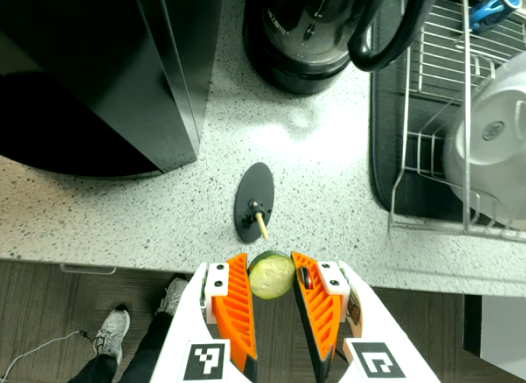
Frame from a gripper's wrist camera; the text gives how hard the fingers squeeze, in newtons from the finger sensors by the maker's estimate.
{"total": 10.2, "left": 10.3, "right": 10.1}